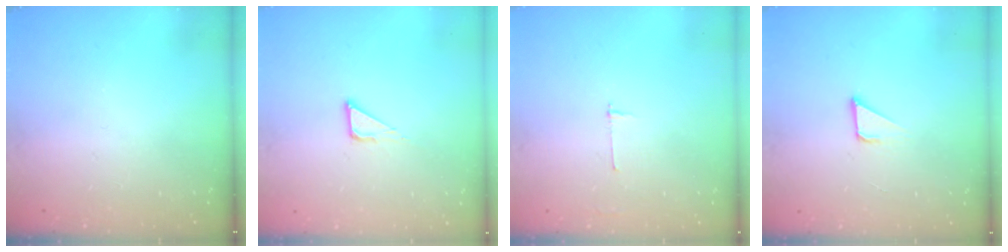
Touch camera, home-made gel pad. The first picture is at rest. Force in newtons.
{"total": 3.6, "press": 3.6, "slide": 0.3}
{"total": 2.7, "press": 2.7, "slide": 0.3}
{"total": 2.2, "press": 2.2, "slide": 0.2}